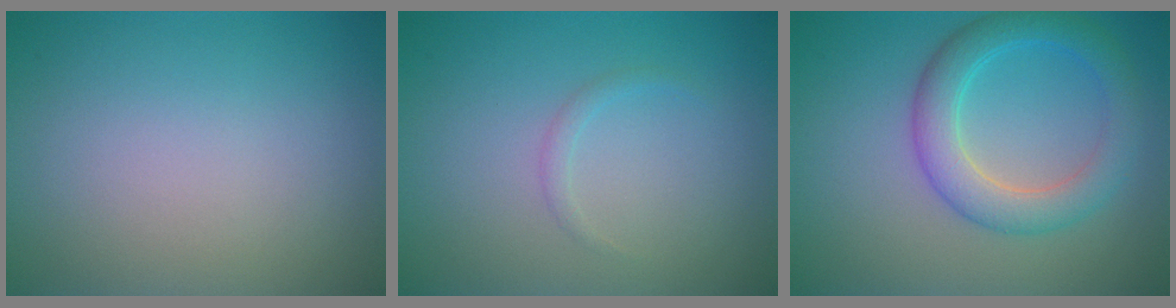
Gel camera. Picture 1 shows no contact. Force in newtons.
{"total": 0.8, "press": 0.7, "slide": 0.1}
{"total": 4.6, "press": 4.6, "slide": 0.2}